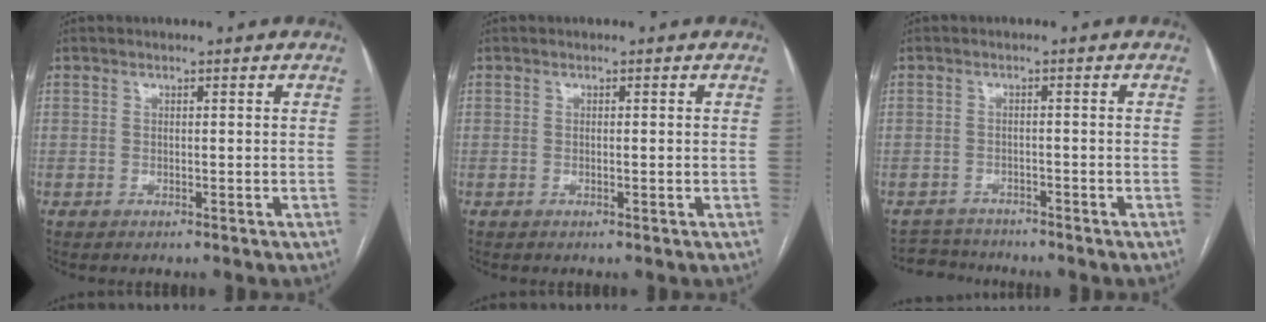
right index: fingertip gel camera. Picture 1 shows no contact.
{"total": 0.5, "force": [-0.2, 0.1, 0.5], "torque": [-0.009, 0.000, 0.000]}
{"total": 3.3, "force": [-3.0, 0.7, -1.1], "torque": [0.021, -0.008, -0.050]}